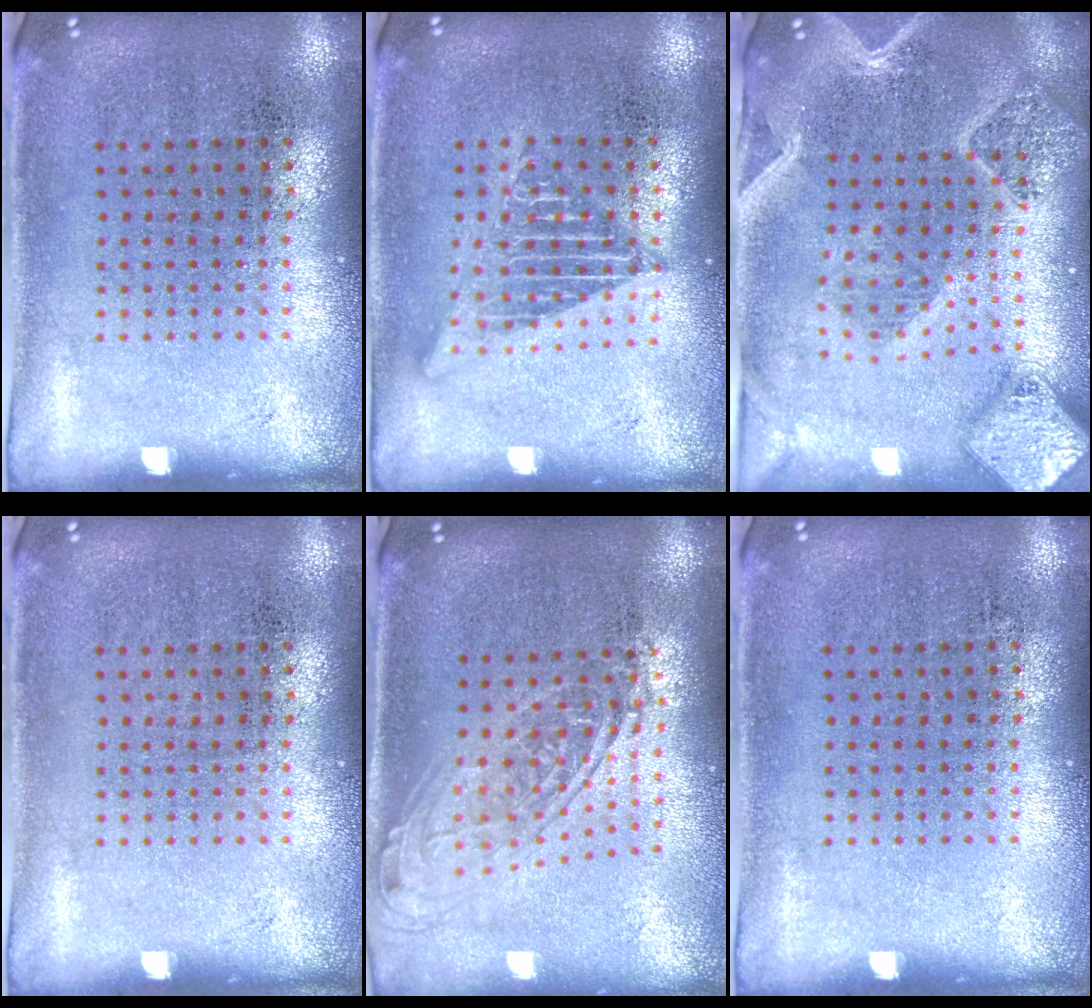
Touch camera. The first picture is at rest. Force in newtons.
{"total": 1.7, "press": 1.7, "slide": 0.2}
{"total": 3.1, "press": 2.7, "slide": 1.5}
{"total": 0.0}
{"total": 1.8, "press": 1.4, "slide": 1.1}
{"total": 0.0}